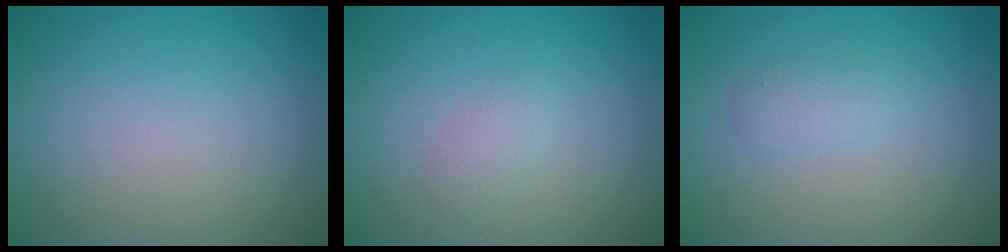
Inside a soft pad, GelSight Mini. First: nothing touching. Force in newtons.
{"total": 1.0, "press": 1.0, "slide": 0.1}
{"total": 1.4, "press": 1.4, "slide": 0.0}